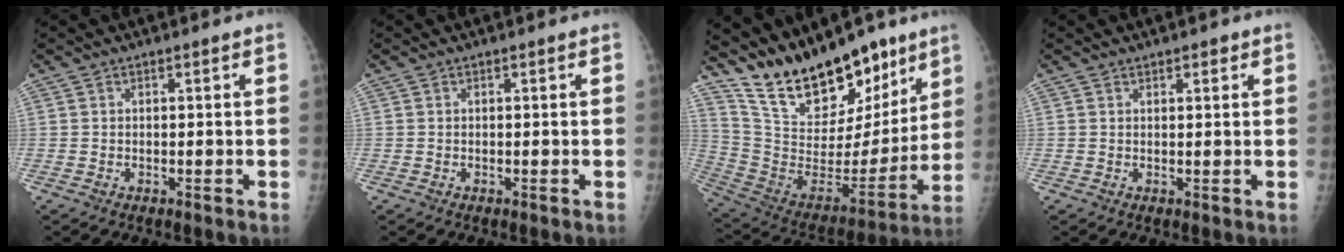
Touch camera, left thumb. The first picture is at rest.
{"total": 0.0}
{"total": 24.5, "force": [18.8, 10.1, 12.1], "torque": [-0.159, -0.090, 0.323]}
{"total": 1.5, "force": [1.1, 0.6, 0.8], "torque": [-0.004, -0.004, 0.013]}